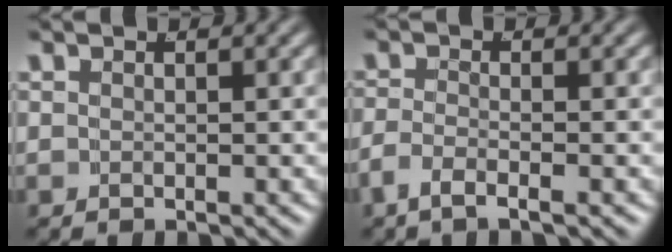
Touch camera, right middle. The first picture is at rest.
{"total": 2.2, "force": [-1.6, 0.2, 1.5], "torque": [-0.034, -0.009, -0.025]}